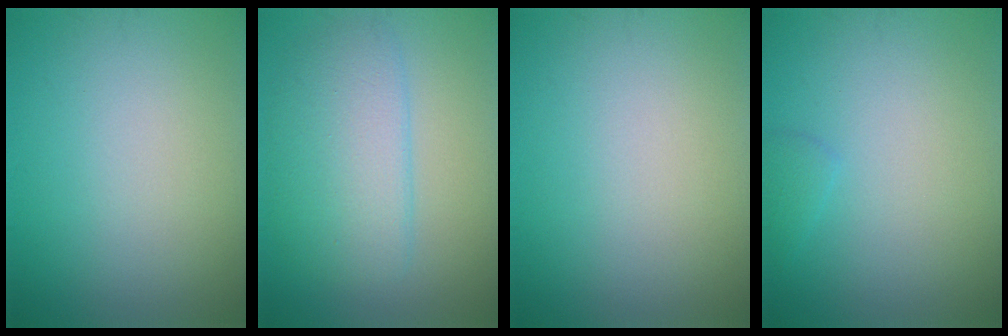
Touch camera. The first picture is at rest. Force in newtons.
{"total": 5.0, "press": 5.0, "slide": 0.3}
{"total": 0.0}
{"total": 0.9, "press": 0.9, "slide": 0.1}